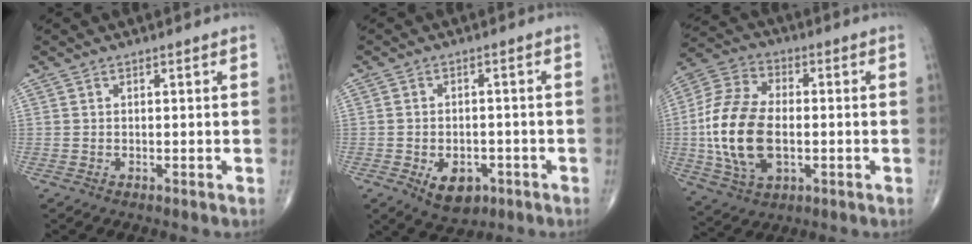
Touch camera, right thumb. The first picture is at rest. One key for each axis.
{"total": 6.7, "fx": -2.8, "fy": 4.3, "fz": 4.3, "tx": -0.052, "ty": 0.009, "tz": -0.034}
{"total": 18.0, "fx": -1.7, "fy": 10.7, "fz": 14.4, "tx": -0.293, "ty": 0.009, "tz": -0.029}